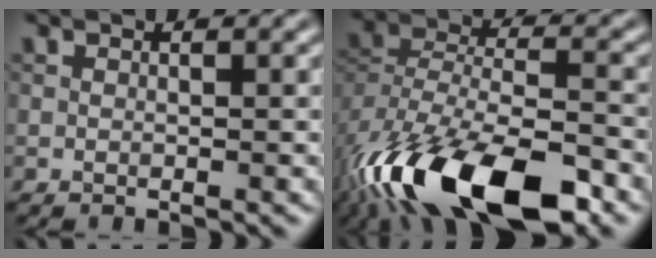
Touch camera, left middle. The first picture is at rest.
{"total": 14.5, "force": [-9.1, 6.0, 9.6], "torque": [-0.194, -0.019, -0.164]}